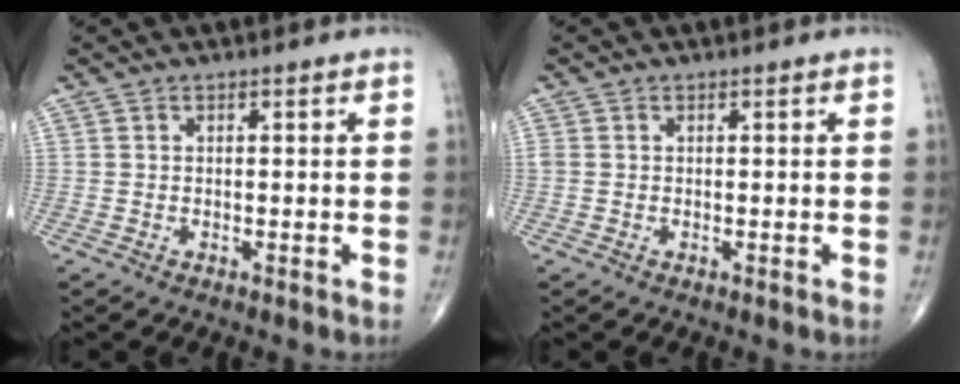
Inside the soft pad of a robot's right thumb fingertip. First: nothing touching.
{"total": 0.8, "force": [0.1, 0.6, 0.5], "torque": [-0.013, 0.004, 0.003]}